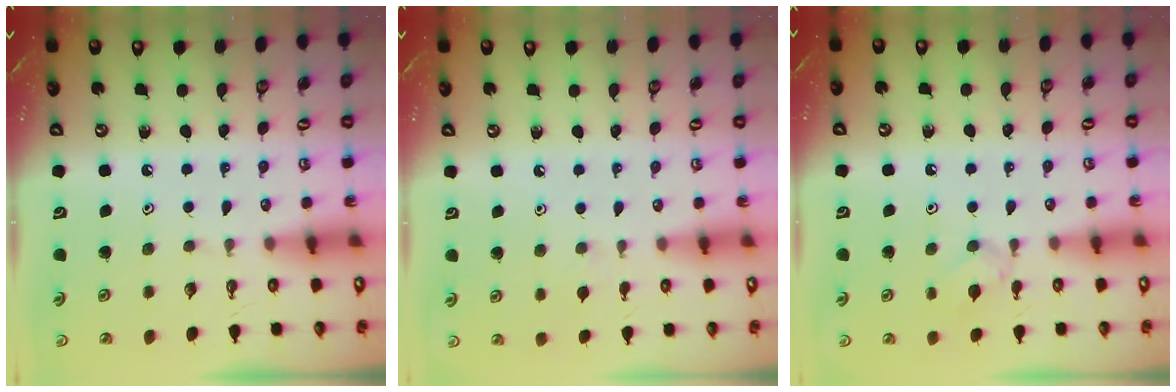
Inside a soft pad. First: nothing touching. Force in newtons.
{"total": 2.9, "press": 2.8, "slide": 0.6}
{"total": 3.8, "press": 3.7, "slide": 0.7}